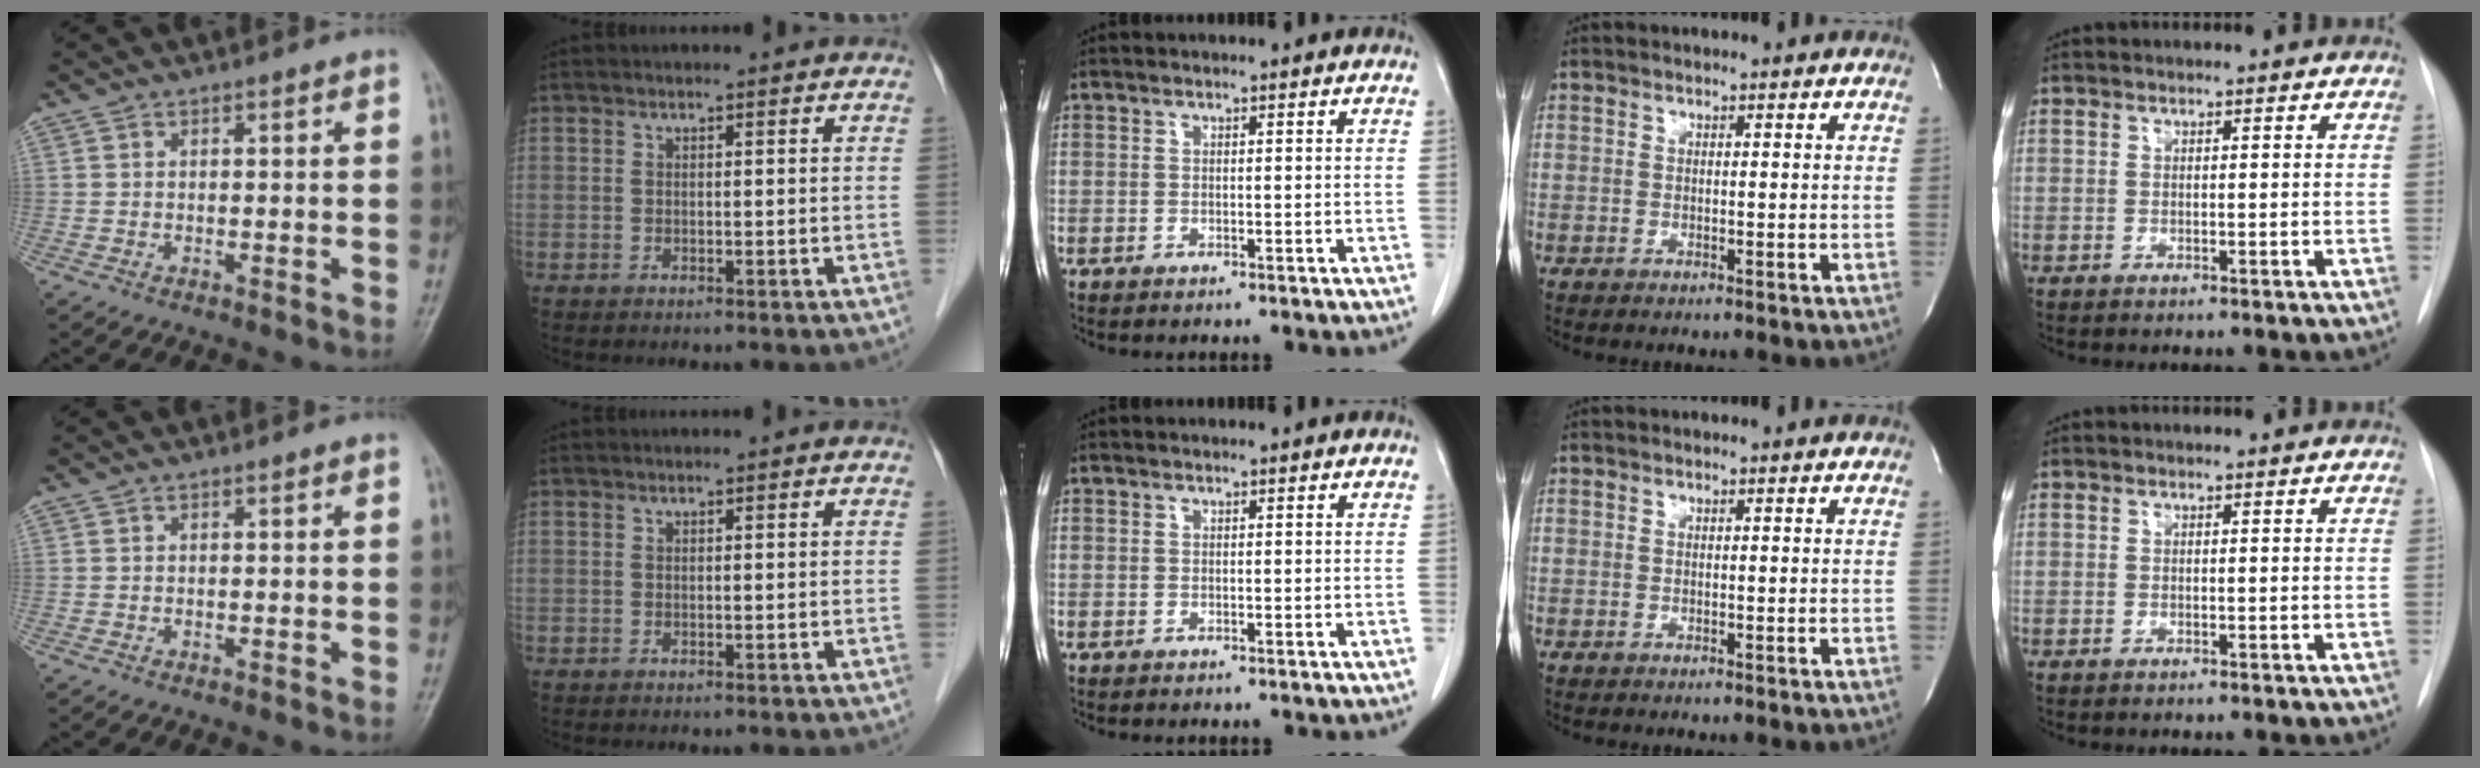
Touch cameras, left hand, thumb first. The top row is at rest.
{}